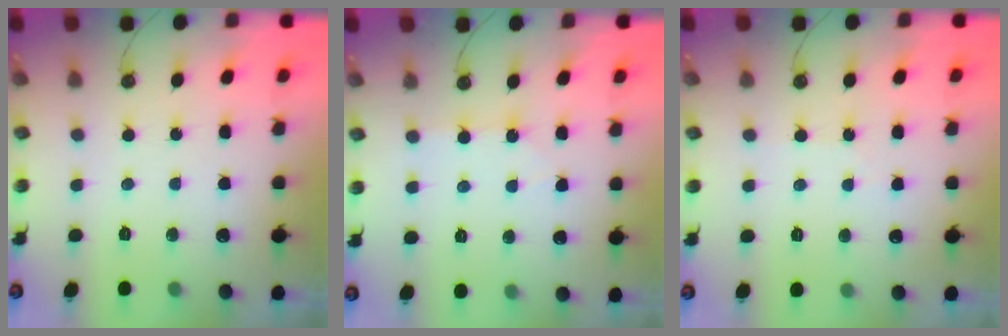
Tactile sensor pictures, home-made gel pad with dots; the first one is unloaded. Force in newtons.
{"total": 2.5, "press": 2.5, "slide": 0.5}
{"total": 1.9, "press": 1.9, "slide": 0.4}